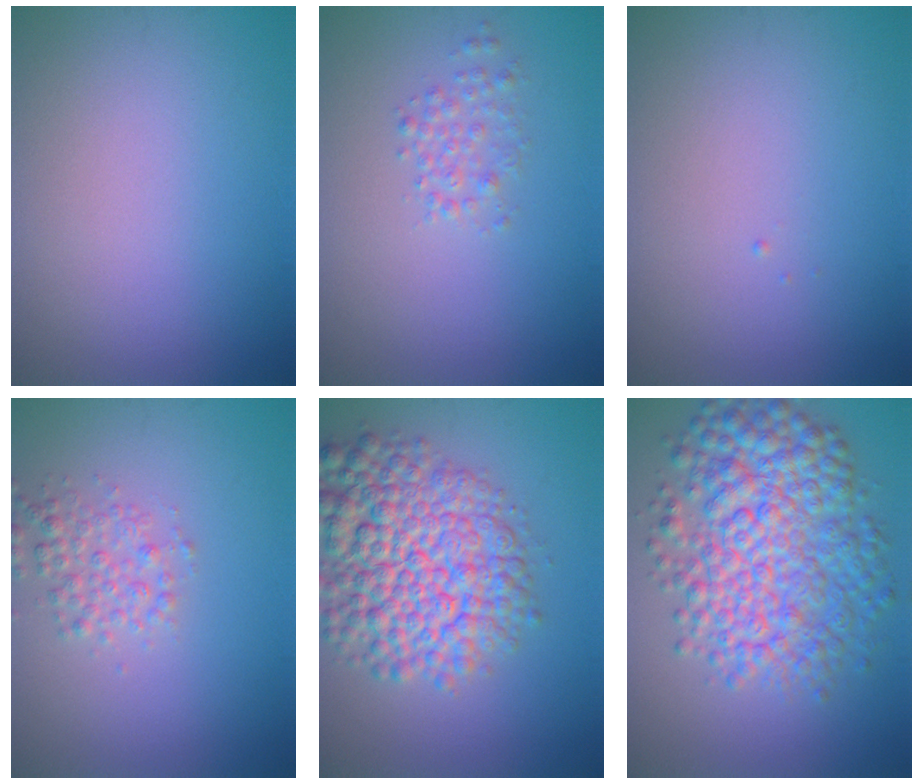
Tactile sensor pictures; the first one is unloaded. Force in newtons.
{"total": 1.6, "press": 1.6, "slide": 0.0}
{"total": 0.0}
{"total": 2.4, "press": 2.4, "slide": 0.1}
{"total": 10.0, "press": 10.0, "slide": 0.3}
{"total": 9.3, "press": 9.3, "slide": 0.1}